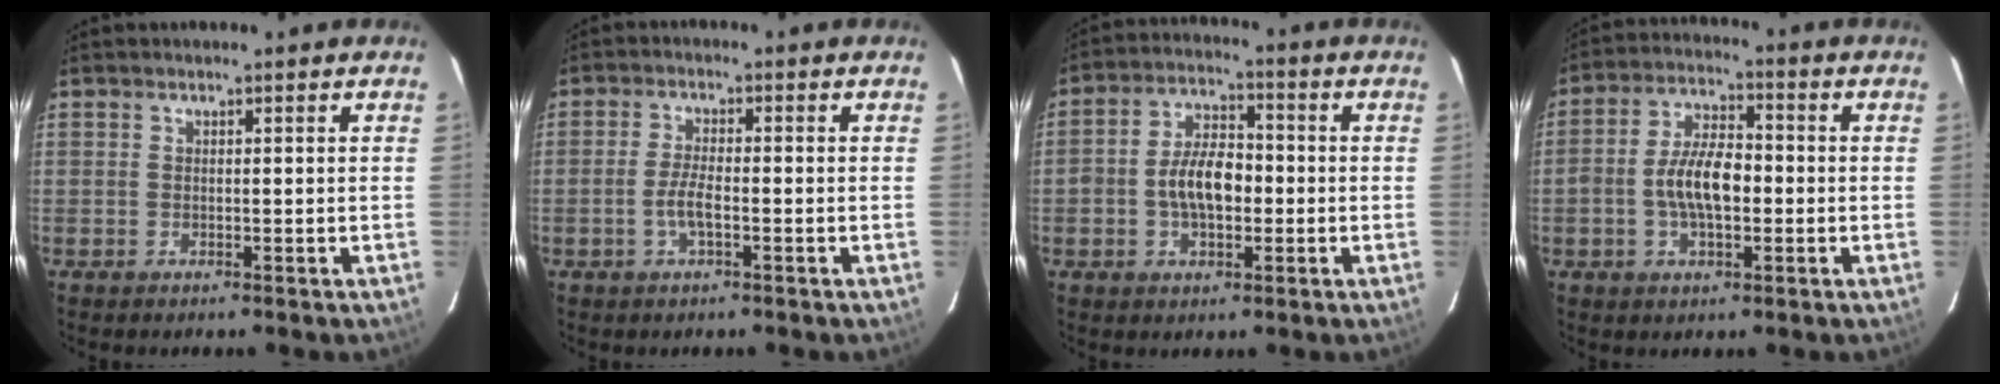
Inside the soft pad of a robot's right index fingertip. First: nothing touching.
{"total": 3.7, "force": [-1.4, 0.9, 3.3], "torque": [-0.071, -0.002, -0.027]}
{"total": 8.4, "force": [-1.4, 4.7, 6.8], "torque": [-0.129, 0.018, -0.021]}
{"total": 8.7, "force": [-1.5, 4.1, 7.5], "torque": [-0.147, 0.013, -0.026]}